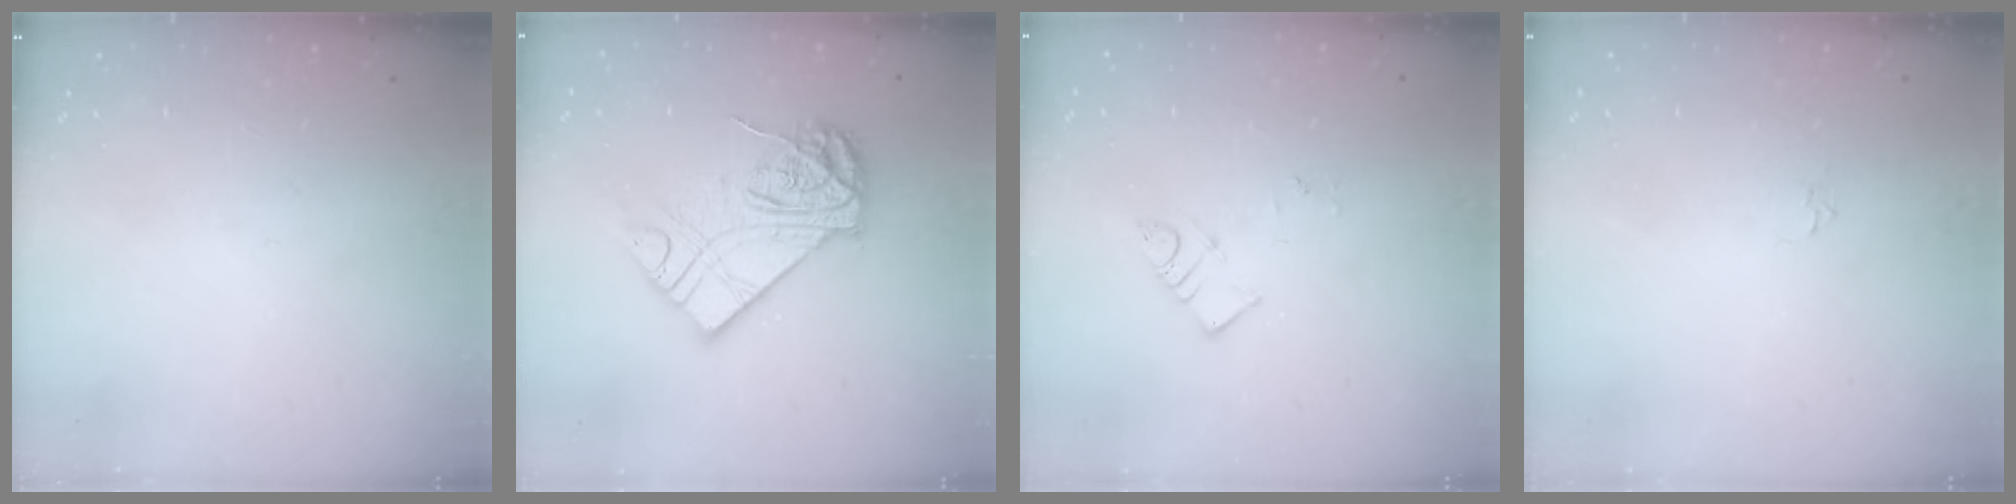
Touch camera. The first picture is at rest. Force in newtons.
{"total": 14.7, "press": 14.7, "slide": 1.3}
{"total": 3.5, "press": 3.5, "slide": 0.2}
{"total": 1.8, "press": 1.8, "slide": 0.2}